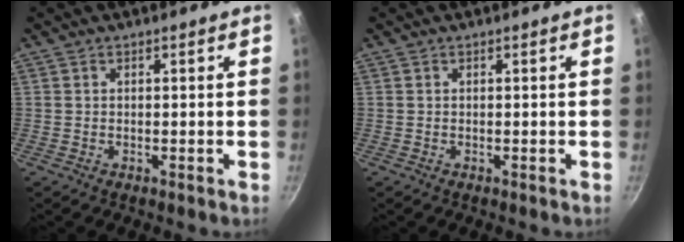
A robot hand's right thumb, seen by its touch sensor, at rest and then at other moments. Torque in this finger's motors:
{"motor_torque": [-0.16, -0.16, 0.24, -0.01, 0.00]}